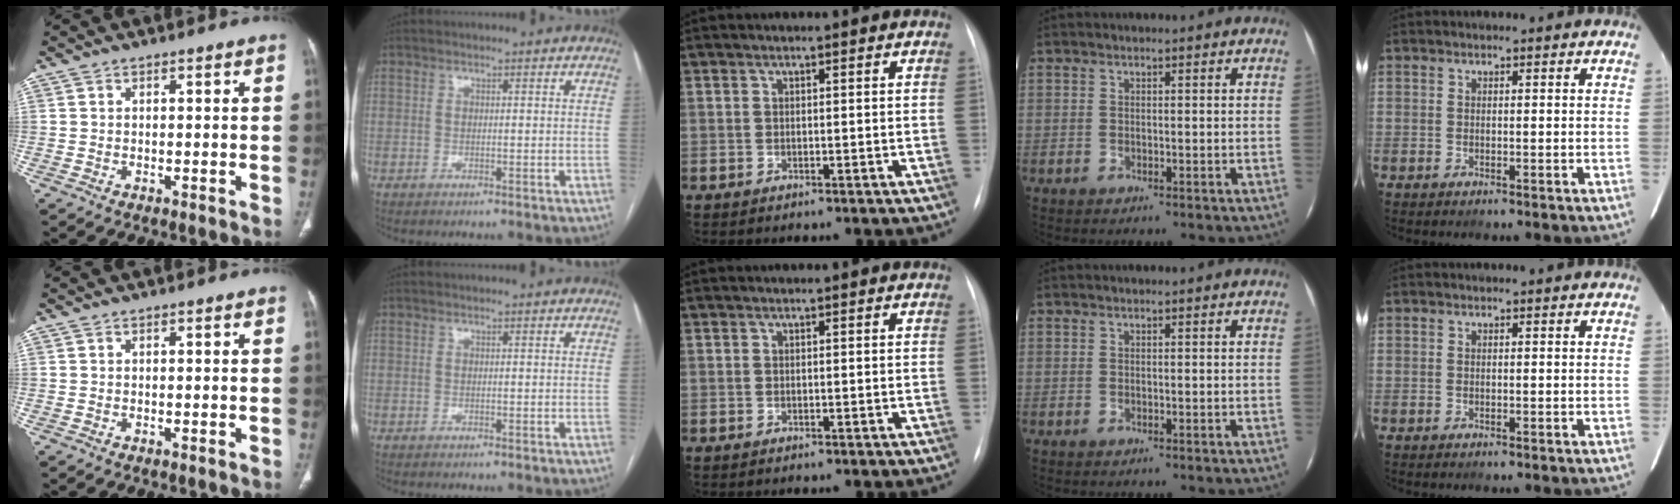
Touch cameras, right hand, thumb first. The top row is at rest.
{}